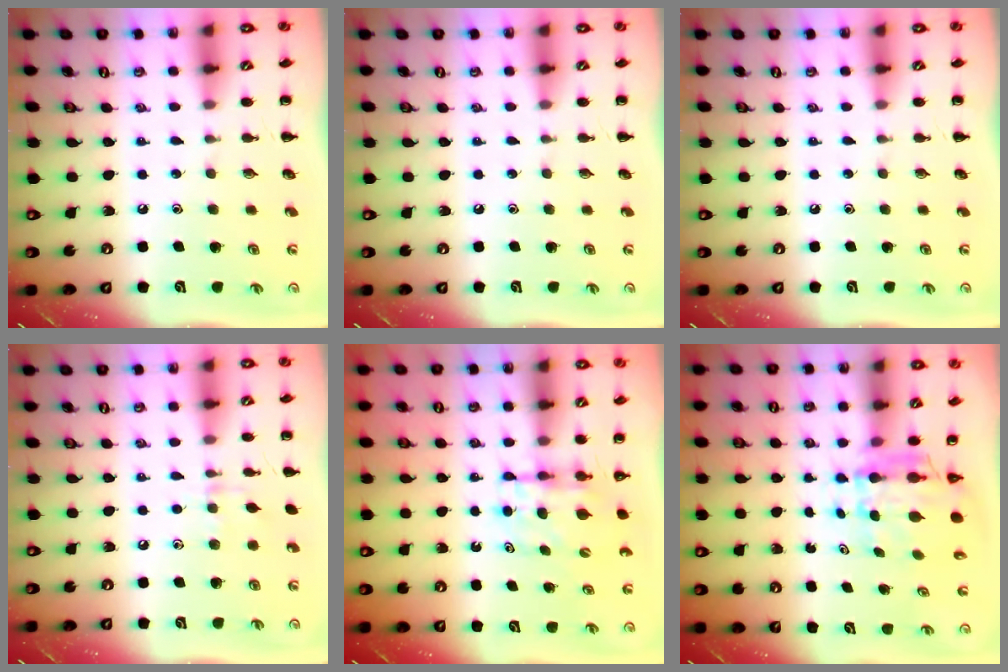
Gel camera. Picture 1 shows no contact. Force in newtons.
{"total": 0.0}
{"total": 0.0}
{"total": 5.8, "press": 5.4, "slide": 1.9}
{"total": 5.4, "press": 5.4, "slide": 0.0}
{"total": 5.9, "press": 5.6, "slide": 1.7}